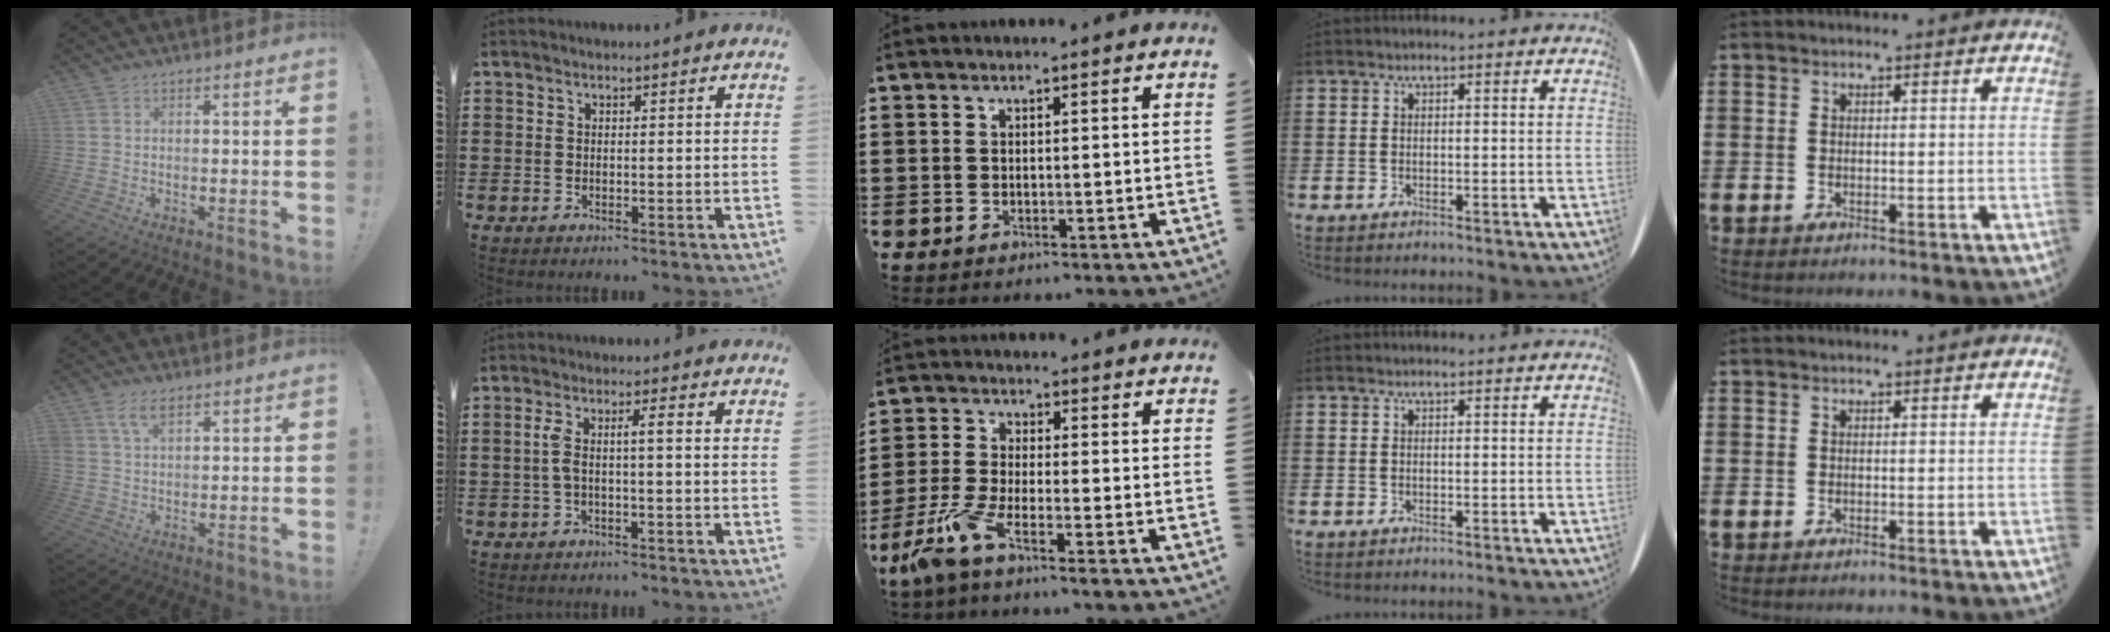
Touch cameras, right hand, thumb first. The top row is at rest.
{"thumb": {"total": 5.1, "force": [2.6, 2.5, 3.6], "torque": [-0.071, 0.000, 0.051]}, "index": {"total": 3.7, "force": [-0.4, 0.5, 3.7], "torque": [-0.084, -0.001, -0.015]}, "middle": {"total": 5.8, "force": [-4.2, 0.6, 4.0], "torque": [-0.108, -0.018, -0.087]}}